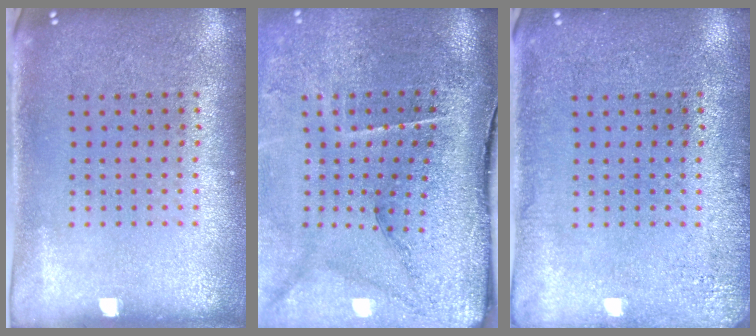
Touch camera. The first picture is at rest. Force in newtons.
{"total": 4.7, "press": 3.7, "slide": 2.9}
{"total": 2.0, "press": 2.0, "slide": 0.3}